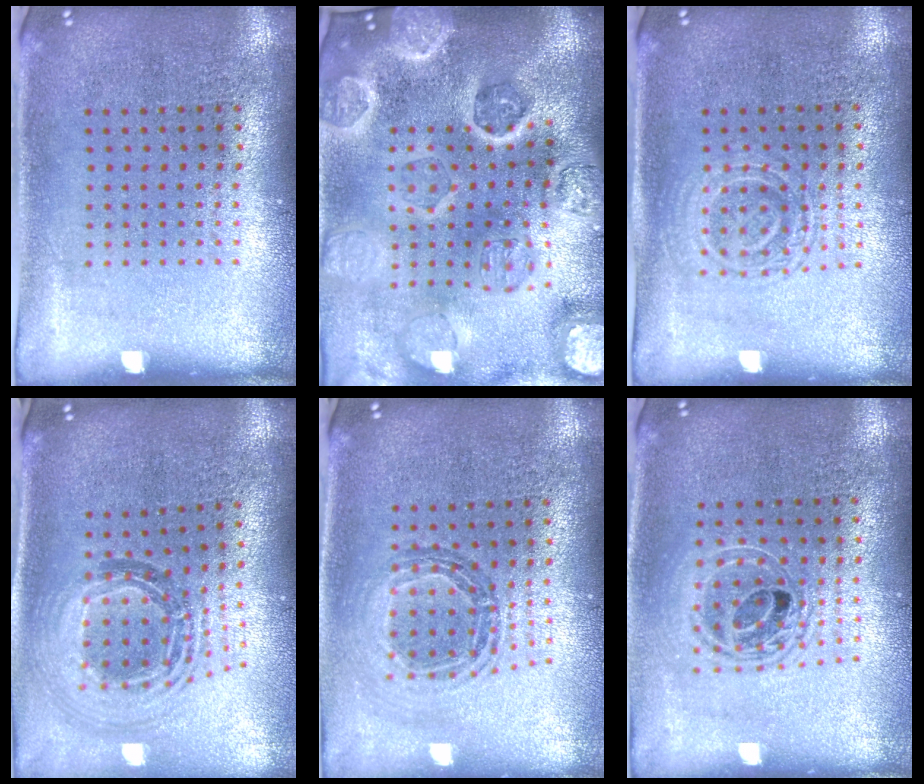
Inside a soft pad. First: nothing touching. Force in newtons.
{"total": 5.5, "press": 4.7, "slide": 2.8}
{"total": 1.4, "press": 1.3, "slide": 0.4}
{"total": 1.3, "press": 1.2, "slide": 0.6}
{"total": 0.7, "press": 0.7, "slide": 0.1}
{"total": 1.7, "press": 1.4, "slide": 0.9}